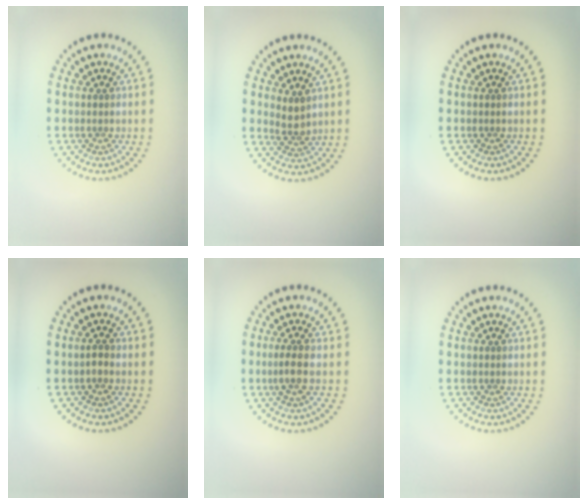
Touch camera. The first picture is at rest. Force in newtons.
{"total": 1.9, "press": 1.5, "slide": 1.2}
{"total": 0.0}
{"total": 0.7, "press": 0.7, "slide": 0.1}
{"total": 1.7, "press": 1.5, "slide": 0.8}
{"total": 0.0}